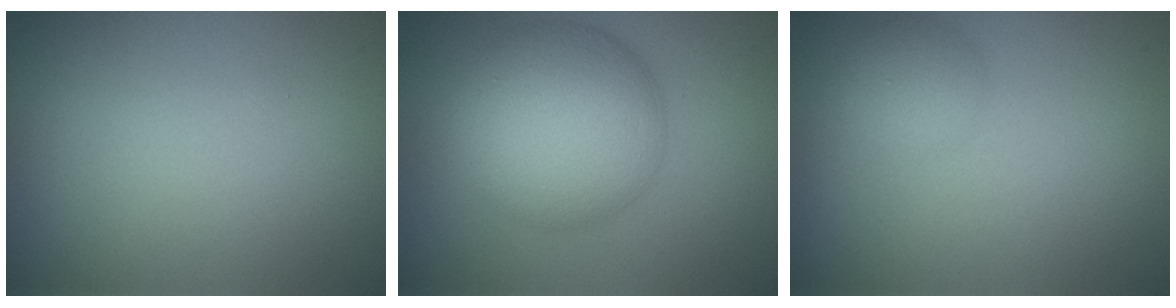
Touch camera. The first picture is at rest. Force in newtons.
{"total": 9.6, "press": 9.6, "slide": 0.3}
{"total": 1.9, "press": 1.9, "slide": 0.1}